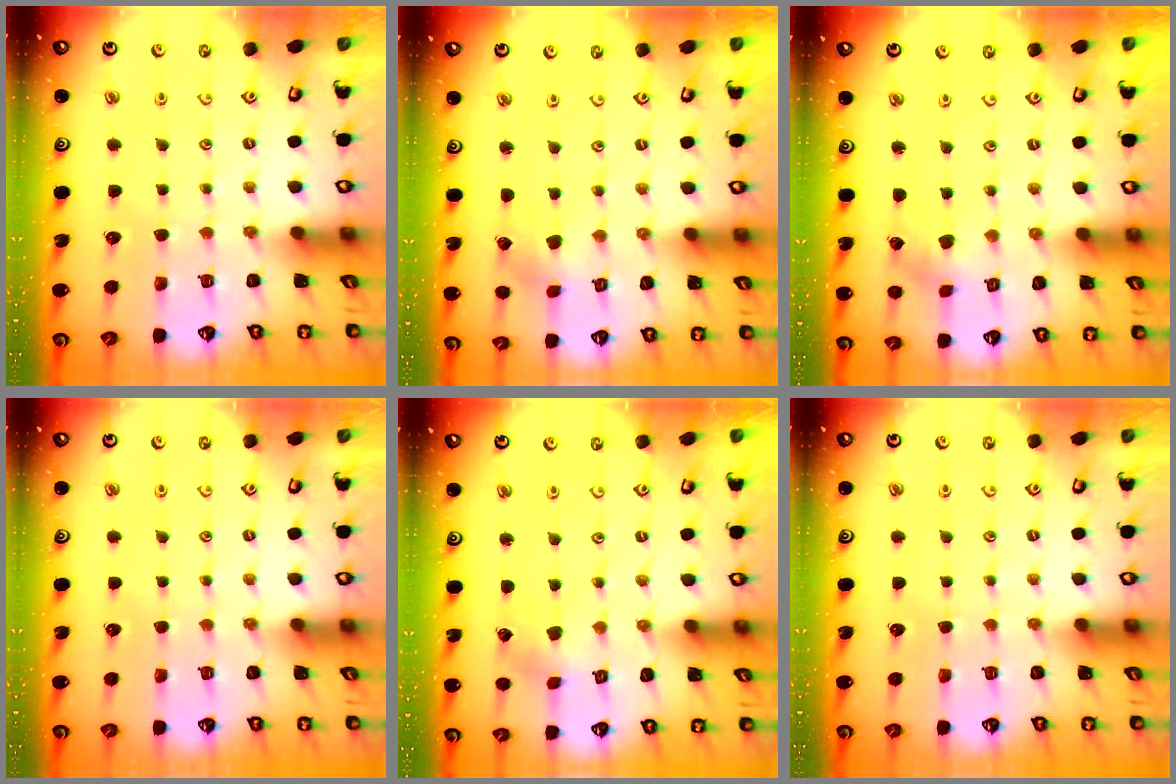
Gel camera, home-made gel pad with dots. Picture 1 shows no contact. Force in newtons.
{"total": 0.9, "press": 0.9, "slide": 0.2}
{"total": 2.1, "press": 2.1, "slide": 0.3}
{"total": 0.0}
{"total": 1.7, "press": 1.7, "slide": 0.2}
{"total": 0.0}